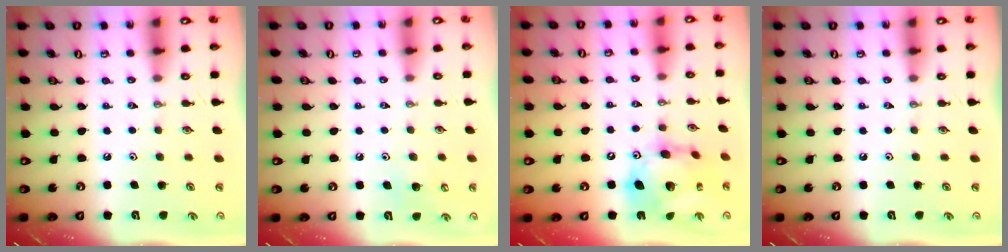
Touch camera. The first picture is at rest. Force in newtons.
{"total": 7.1, "press": 7.1, "slide": 0.9}
{"total": 17.3, "press": 17.2, "slide": 1.8}
{"total": 0.0}